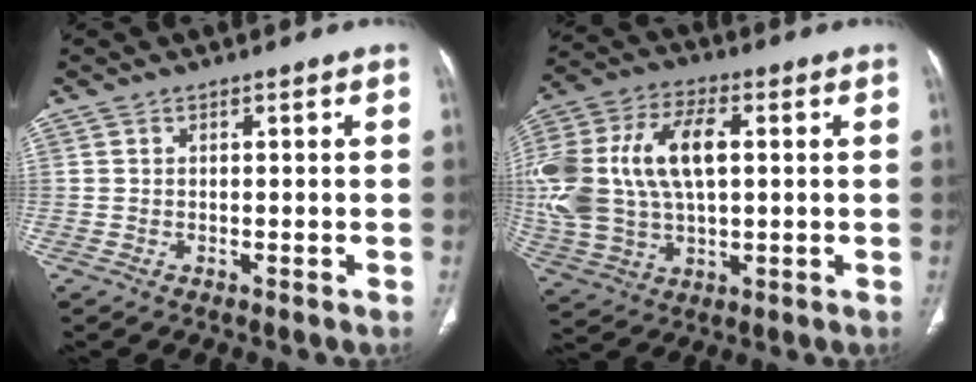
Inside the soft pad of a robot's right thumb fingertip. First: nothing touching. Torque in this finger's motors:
{"motor_torque": [2.47, 2.54, 2.14, 0.13, 0.78]}